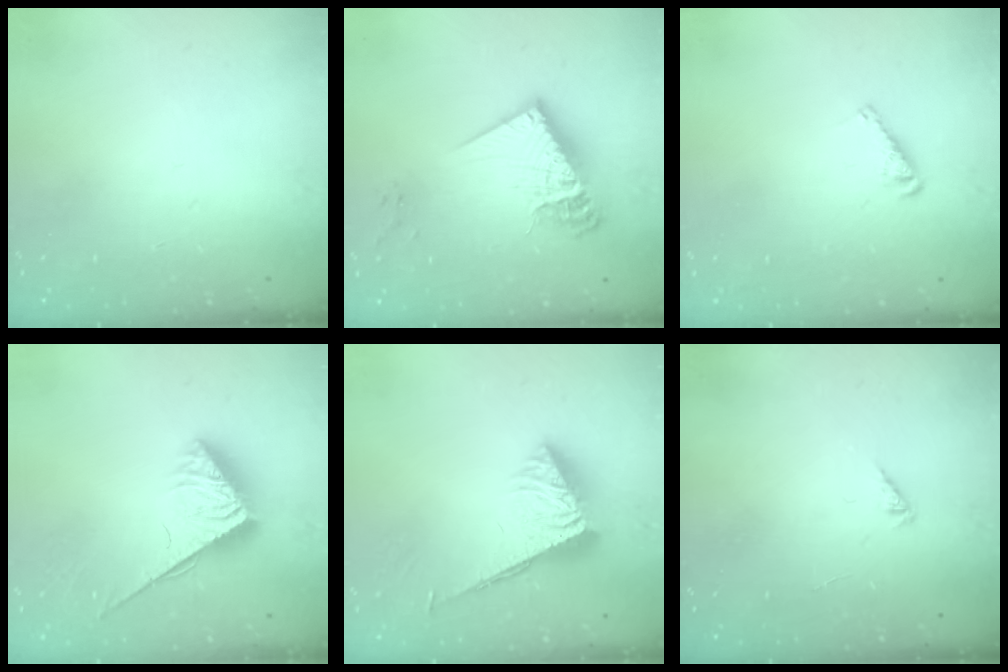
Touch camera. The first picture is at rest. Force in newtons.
{"total": 18.0, "press": 17.8, "slide": 2.0}
{"total": 4.9, "press": 4.8, "slide": 0.7}
{"total": 4.0, "press": 4.0, "slide": 0.3}
{"total": 6.1, "press": 6.1, "slide": 0.4}
{"total": 0.0}